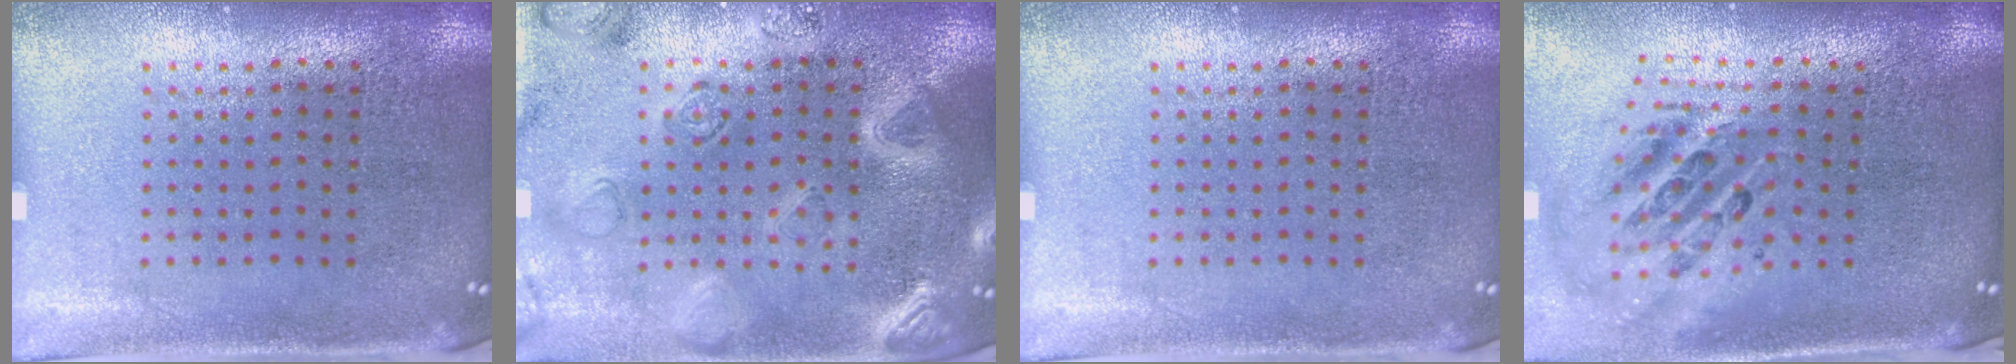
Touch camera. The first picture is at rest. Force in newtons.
{"total": 3.0, "press": 2.8, "slide": 0.8}
{"total": 0.0}
{"total": 2.5, "press": 1.7, "slide": 1.8}